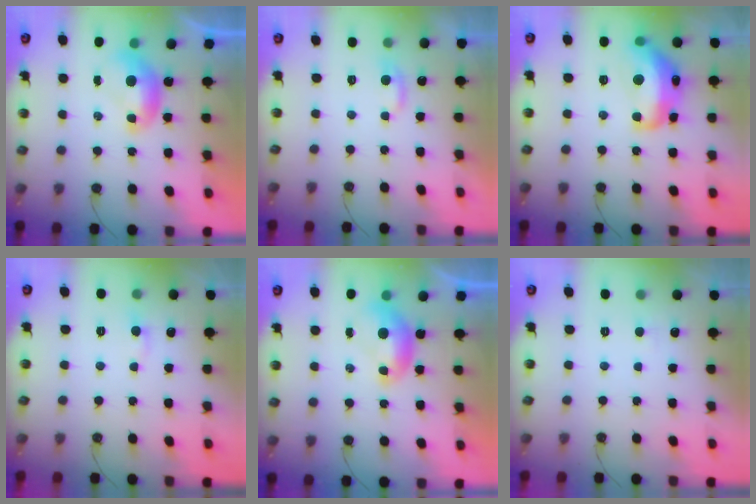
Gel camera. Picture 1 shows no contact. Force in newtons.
{"total": 1.2, "press": 1.0, "slide": 0.7}
{"total": 9.5, "press": 9.5, "slide": 0.9}
{"total": 0.6, "press": 0.1, "slide": 0.6}
{"total": 0.0}
{"total": 2.6, "press": 2.5, "slide": 0.4}